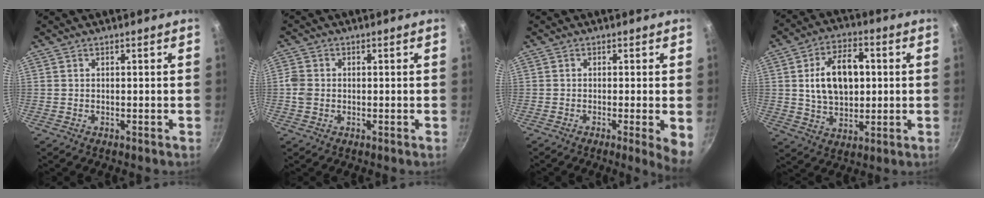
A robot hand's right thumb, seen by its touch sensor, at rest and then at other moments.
{"total": 3.0, "force": [-0.4, 2.5, 1.6], "torque": [-0.026, 0.009, -0.012]}
{"total": 4.7, "force": [-1.0, 0.4, 4.6], "torque": [-0.052, -0.005, -0.013]}
{"total": 13.6, "force": [1.7, 8.8, 10.3], "torque": [-0.149, 0.008, 0.030]}